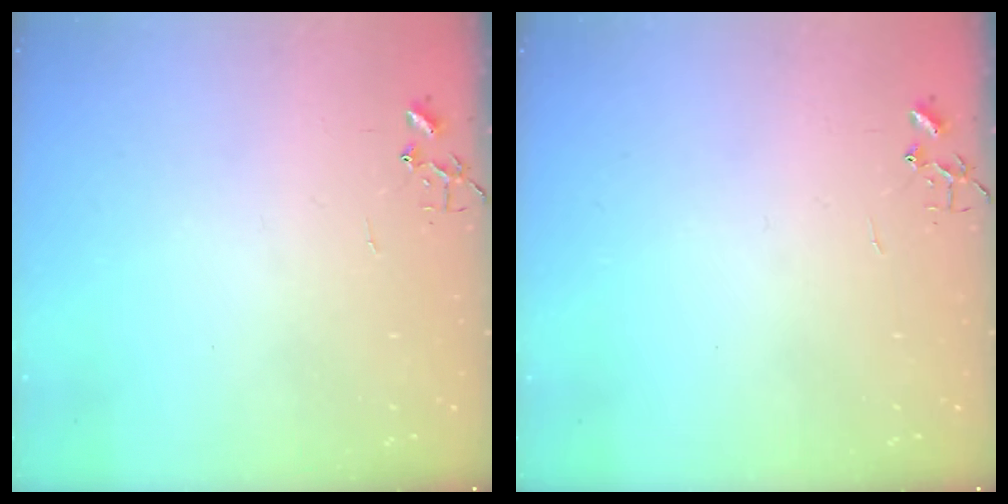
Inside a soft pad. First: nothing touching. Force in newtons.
{"total": 0.0}